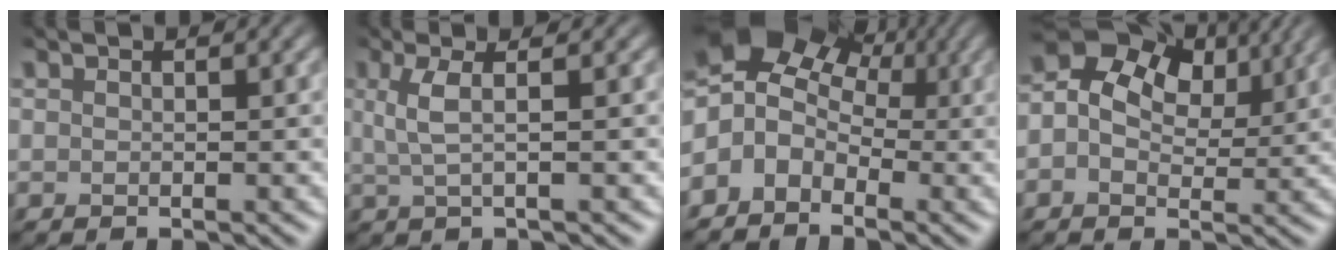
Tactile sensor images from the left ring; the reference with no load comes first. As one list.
[{"total": 2.8, "force": [0.5, 0.7, 2.7], "torque": [-0.049, 0.003, 0.009]}, {"total": 6.2, "force": [-0.3, 4.8, 3.9], "torque": [-0.069, 0.009, -0.028]}, {"total": 8.5, "force": [2.9, 5.8, 5.6], "torque": [-0.094, 0.032, 0.027]}]